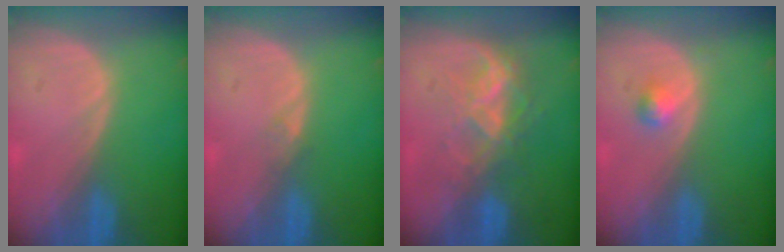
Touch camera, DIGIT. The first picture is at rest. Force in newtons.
{"total": 0.8, "press": 0.8, "slide": 0.0}
{"total": 6.9, "press": 6.0, "slide": 3.5}
{"total": 1.7, "press": 1.7, "slide": 0.2}